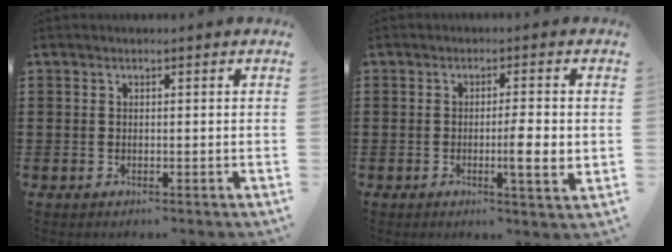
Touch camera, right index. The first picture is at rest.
{"total": 4.9, "force": [-0.7, 0.5, 4.8], "torque": [-0.074, -0.007, -0.015]}